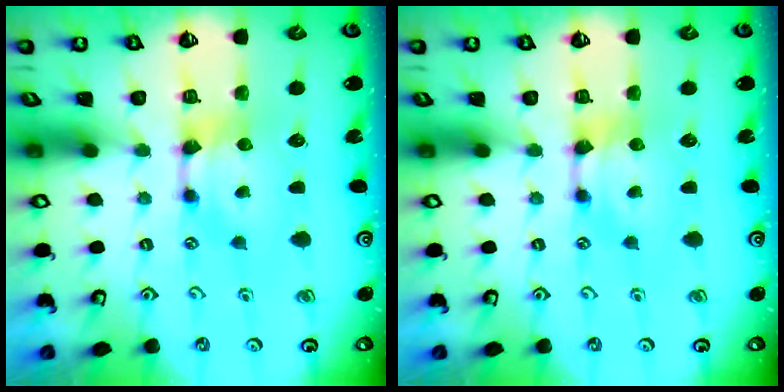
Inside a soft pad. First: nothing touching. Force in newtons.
{"total": 0.0}